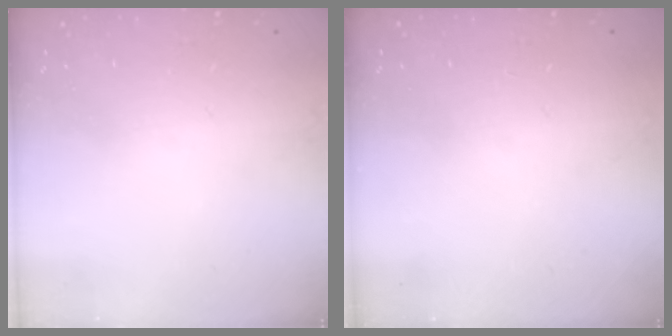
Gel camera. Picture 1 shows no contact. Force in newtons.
{"total": 0.0}